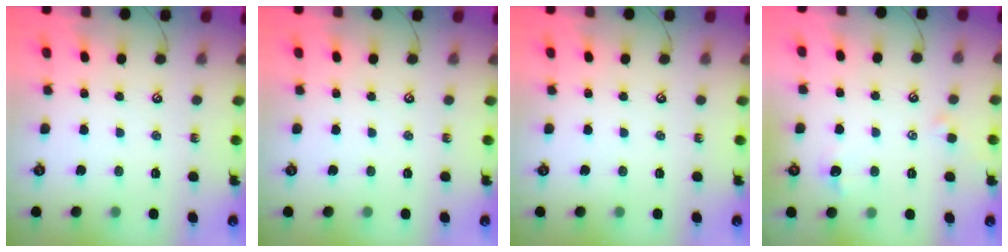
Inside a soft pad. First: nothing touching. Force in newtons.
{"total": 0.0}
{"total": 0.0}
{"total": 1.0, "press": 0.9, "slide": 0.6}